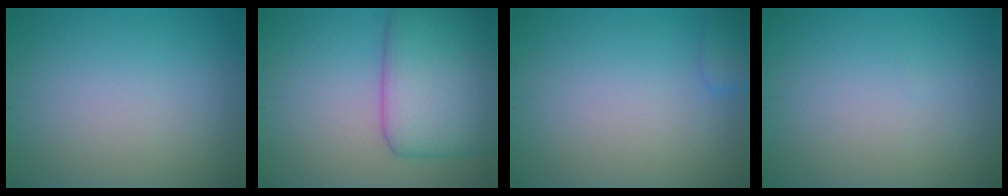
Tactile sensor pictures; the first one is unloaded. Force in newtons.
{"total": 8.3, "press": 8.3, "slide": 0.2}
{"total": 1.5, "press": 1.5, "slide": 0.1}
{"total": 0.0}